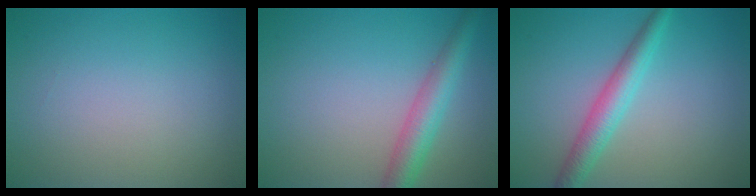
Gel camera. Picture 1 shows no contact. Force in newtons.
{"total": 3.9, "press": 3.9, "slide": 0.1}
{"total": 3.4, "press": 3.4, "slide": 0.1}